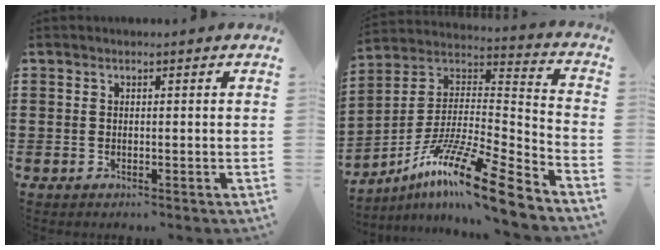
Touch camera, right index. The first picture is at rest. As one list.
[{"total": 15.4, "force": [-11.2, 1.2, 10.6], "torque": [-0.186, 0.024, -0.205]}]